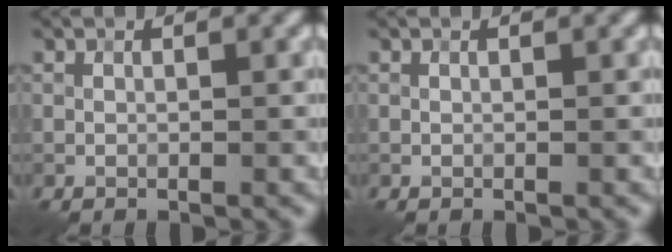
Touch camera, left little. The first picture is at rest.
{"total": 0.0}